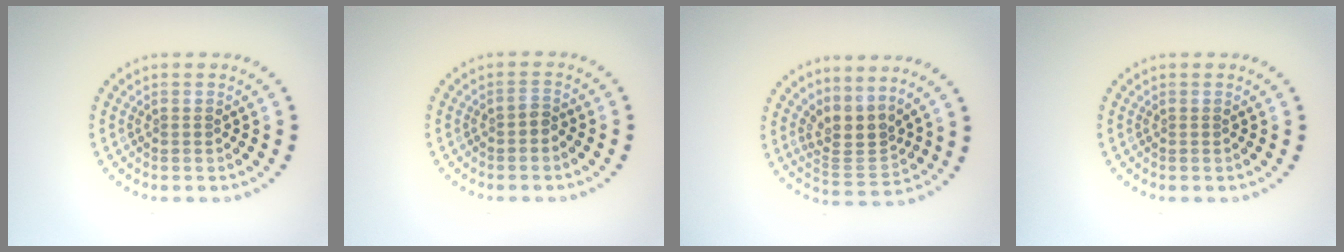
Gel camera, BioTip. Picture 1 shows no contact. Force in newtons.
{"total": 0.9, "press": 0.7, "slide": 0.6}
{"total": 3.1, "press": 2.2, "slide": 2.1}
{"total": 0.0}